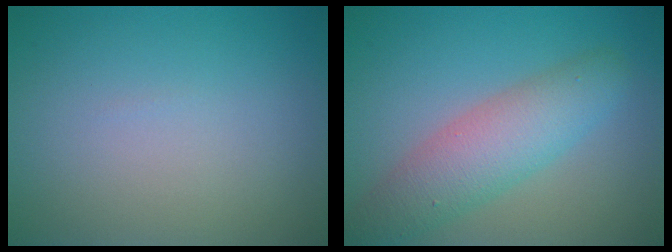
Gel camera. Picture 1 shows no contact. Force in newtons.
{"total": 5.3, "press": 5.3, "slide": 0.1}